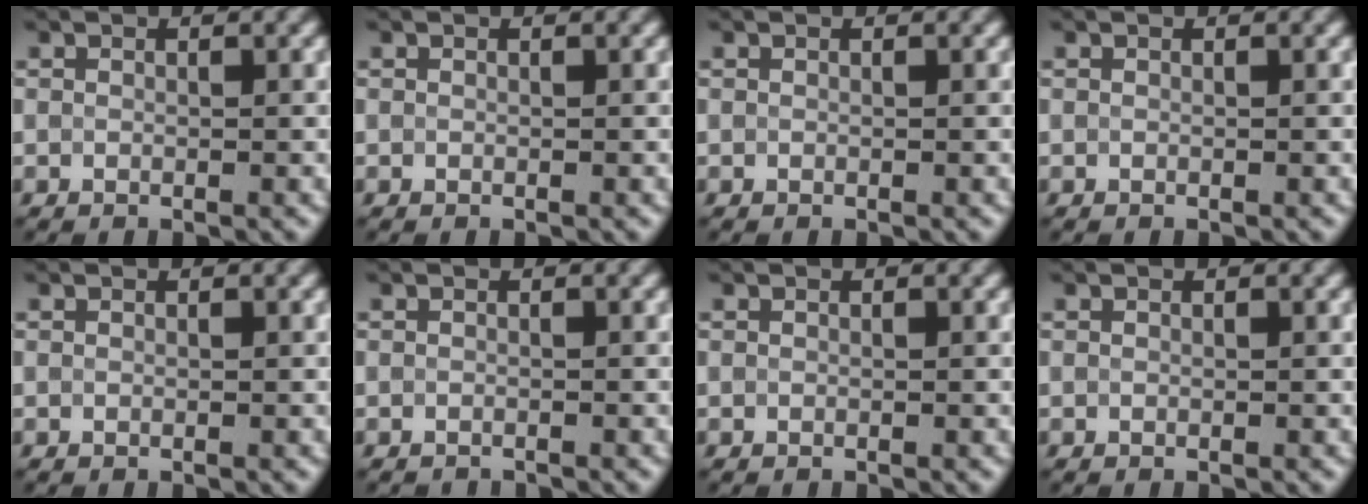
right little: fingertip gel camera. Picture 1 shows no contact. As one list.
[{"total": 0.0}, {"total": 0.0}, {"total": 0.0}, {"total": 0.0}, {"total": 1.1, "force": [-1.1, 0.0, 0.0], "torque": [0.004, -0.008, -0.019]}, {"total": 0.0}, {"total": 0.0}]